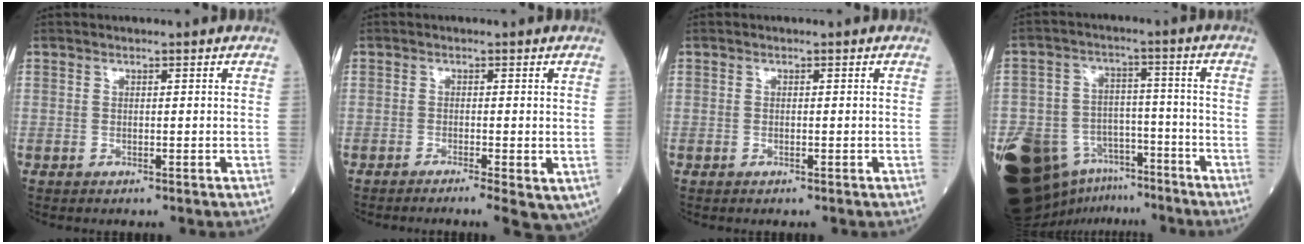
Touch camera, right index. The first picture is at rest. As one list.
[{"total": 5.2, "force": [-2.4, 1.3, 4.4], "torque": [-0.046, -0.012, -0.037]}, {"total": 0.0}, {"total": 20.4, "force": [-13.0, 12.3, 9.9], "torque": [-0.230, 0.019, -0.205]}]